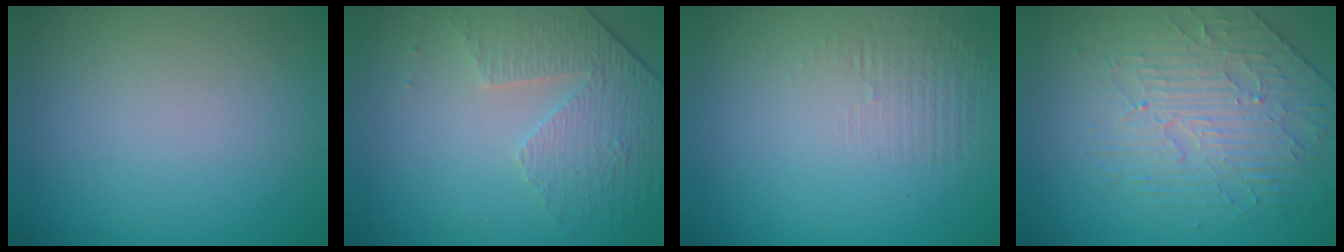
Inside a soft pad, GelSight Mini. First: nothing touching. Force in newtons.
{"total": 4.8, "press": 3.3, "slide": 3.5}
{"total": 1.2, "press": 0.1, "slide": 1.2}
{"total": 3.9, "press": 3.6, "slide": 1.6}